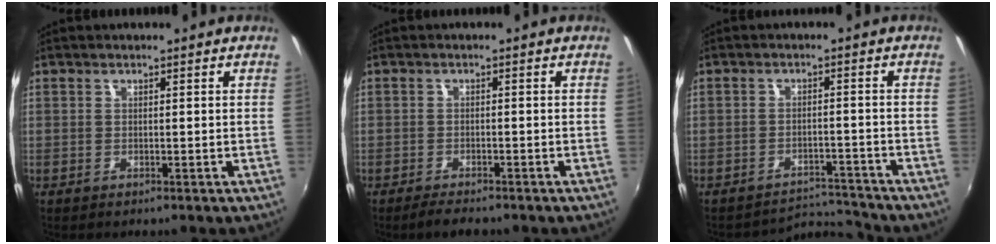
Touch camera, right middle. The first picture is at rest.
{"total": 3.3, "force": [-2.8, 0.8, 1.4], "torque": [-0.038, -0.007, -0.050]}
{"total": 5.5, "force": [-5.3, -0.3, -1.6], "torque": [0.008, 0.014, -0.085]}